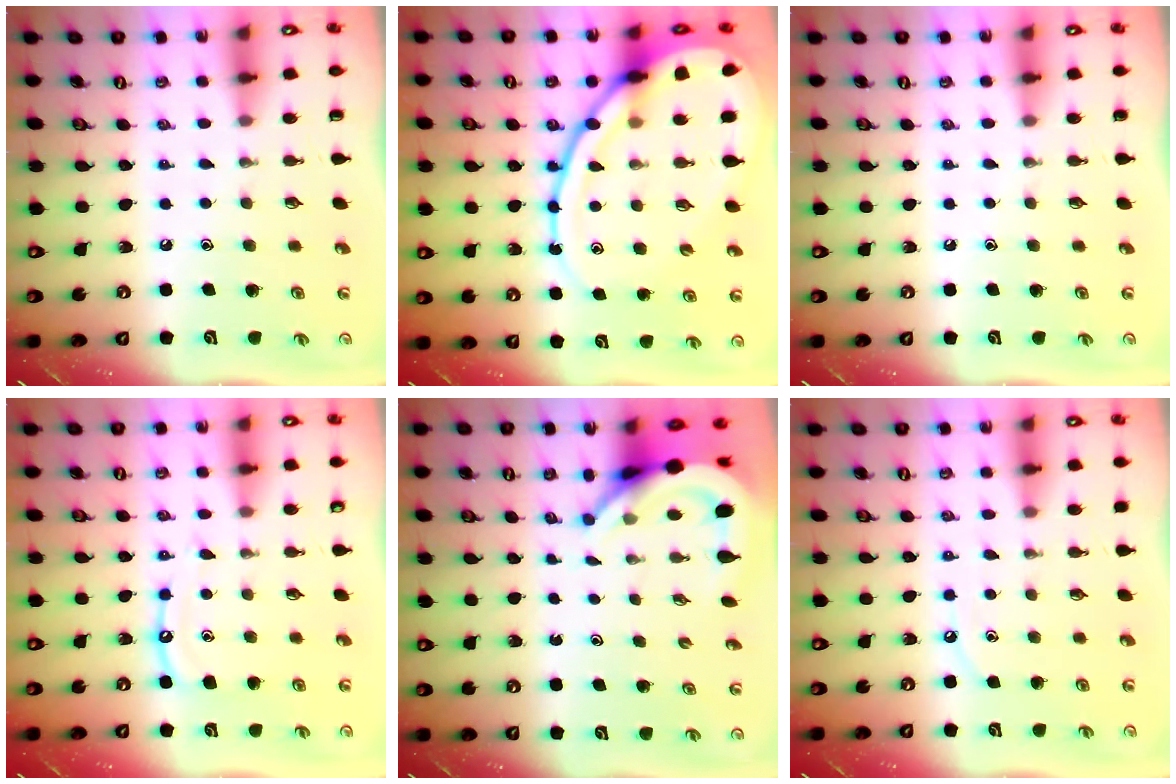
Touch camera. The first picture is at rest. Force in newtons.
{"total": 20.4, "press": 20.3, "slide": 2.1}
{"total": 0.0}
{"total": 9.1, "press": 9.1, "slide": 0.9}
{"total": 6.2, "press": 6.1, "slide": 0.7}
{"total": 4.5, "press": 4.4, "slide": 0.6}